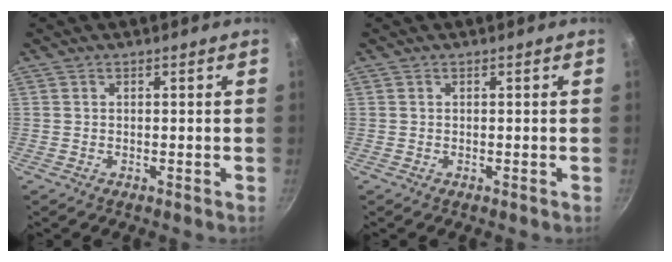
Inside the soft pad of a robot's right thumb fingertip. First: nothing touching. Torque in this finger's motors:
{"motor_torque": [-0.01, 0.00, 0.01, -0.01, 0.00]}